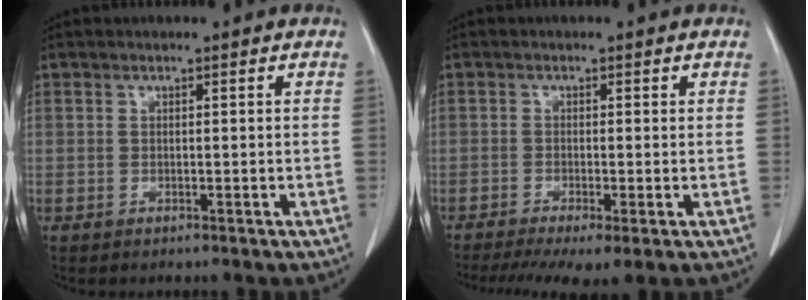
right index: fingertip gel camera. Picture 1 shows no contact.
{"total": 7.1, "force": [-4.4, 1.6, 5.3], "torque": [-0.087, -0.014, -0.074]}